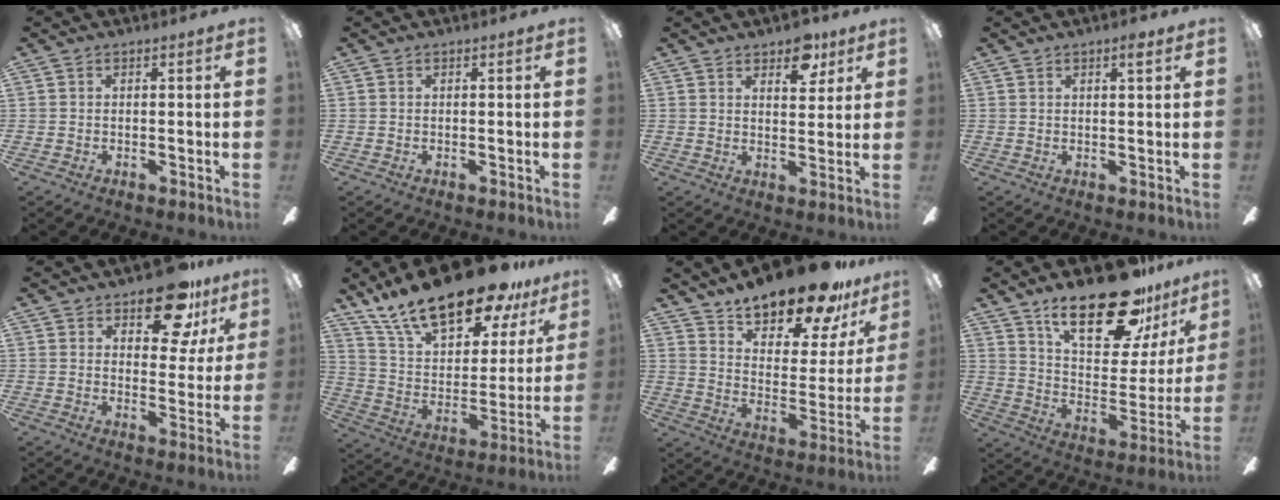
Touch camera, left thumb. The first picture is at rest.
{"total": 0.0}
{"total": 7.3, "force": [5.3, 3.7, 3.5], "torque": [-0.026, -0.024, 0.087]}
{"total": 2.4, "force": [1.8, 0.2, 1.7], "torque": [-0.021, -0.006, 0.026]}
{"total": 14.9, "force": [10.0, 7.1, 8.5], "torque": [-0.112, -0.050, 0.171]}
{"total": 24.4, "force": [18.2, 8.9, 13.5], "torque": [-0.227, -0.119, 0.311]}
{"total": 19.6, "force": [17.0, 5.1, 8.2], "torque": [-0.131, -0.123, 0.288]}
{"total": 27.0, "force": [18.8, 10.2, 16.5], "torque": [-0.254, -0.109, 0.314]}